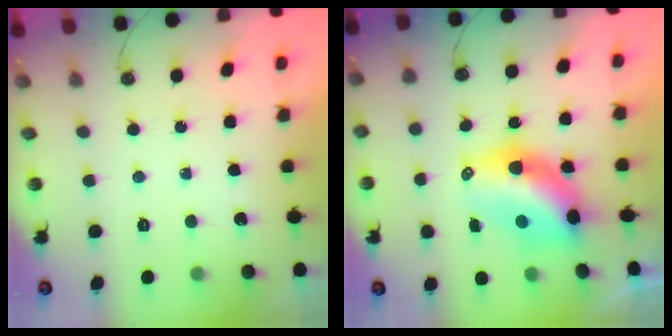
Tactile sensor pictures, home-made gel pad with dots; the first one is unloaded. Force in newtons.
{"total": 10.4, "press": 10.4, "slide": 0.9}